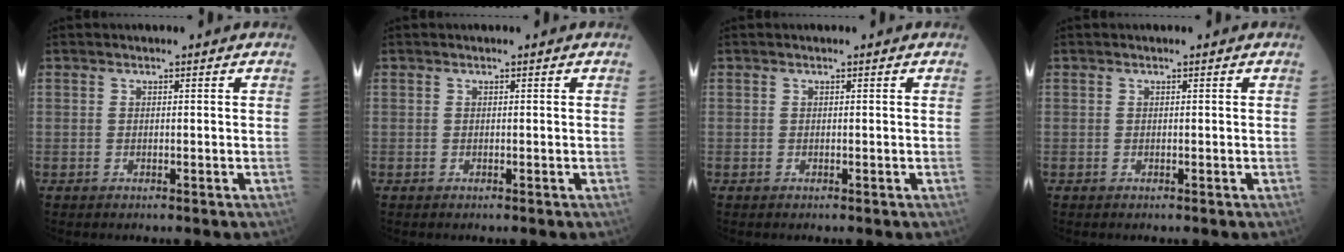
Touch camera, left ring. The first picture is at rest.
{"total": 0.0}
{"total": 0.0}
{"total": 0.0}